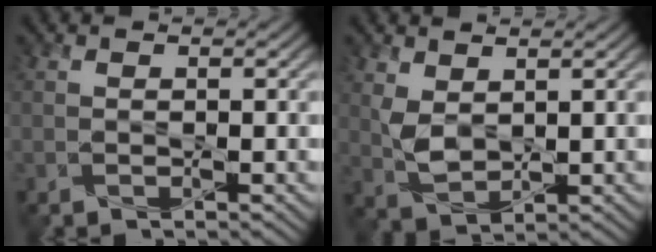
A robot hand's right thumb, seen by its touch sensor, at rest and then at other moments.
{"total": 3.6, "force": [1.4, 2.1, 2.5], "torque": [-0.067, -0.005, 0.033]}